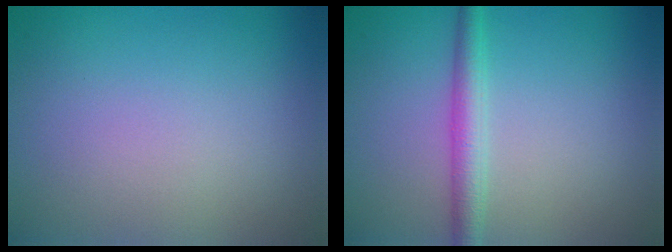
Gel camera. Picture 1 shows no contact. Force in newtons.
{"total": 2.7, "press": 2.7, "slide": 0.1}